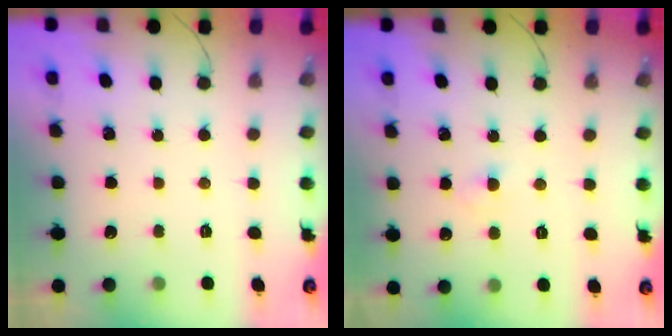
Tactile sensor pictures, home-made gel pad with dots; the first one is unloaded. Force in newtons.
{"total": 2.6, "press": 2.4, "slide": 0.9}